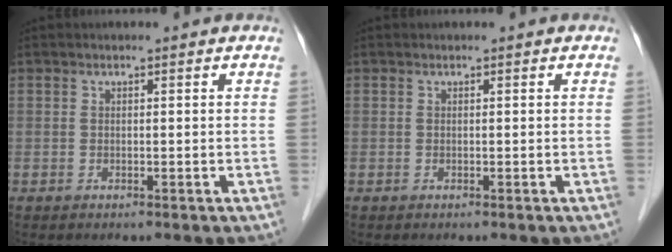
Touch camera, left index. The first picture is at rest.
{"total": 0.0}